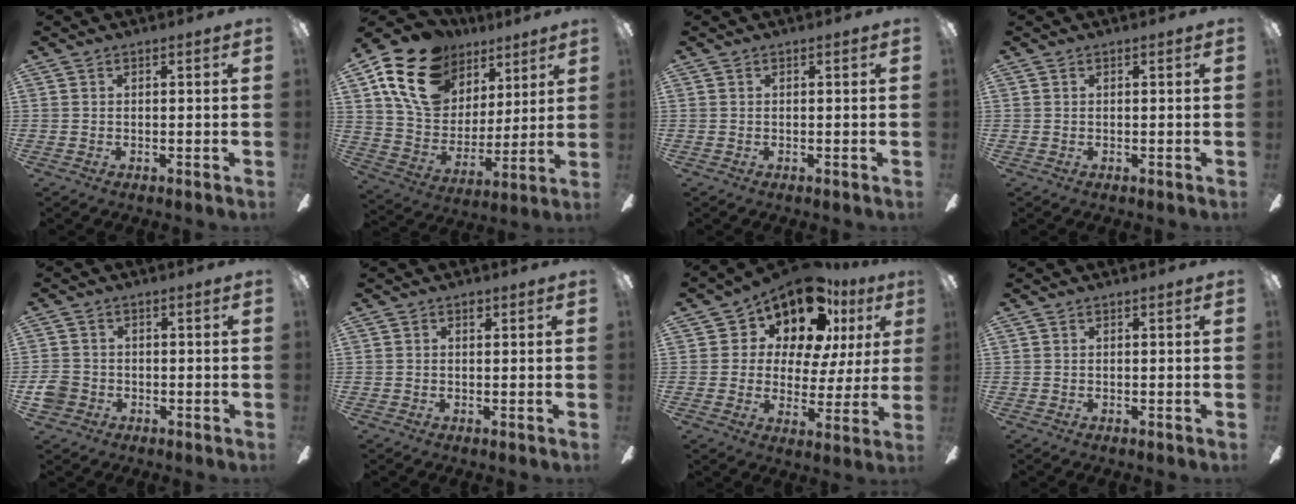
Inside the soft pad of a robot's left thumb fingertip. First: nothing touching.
{"total": 20.4, "force": [11.6, 13.8, 9.6], "torque": [-0.174, -0.046, 0.219]}
{"total": 0.0}
{"total": 0.0}
{"total": 4.4, "force": [-1.3, 3.9, 1.6], "torque": [-0.041, 0.009, -0.023]}
{"total": 1.0, "force": [0.6, 0.6, 0.5], "torque": [-0.003, -0.001, 0.009]}
{"total": 15.6, "force": [11.4, 7.5, 7.5], "torque": [-0.143, -0.073, 0.200]}
{"total": 0.0}